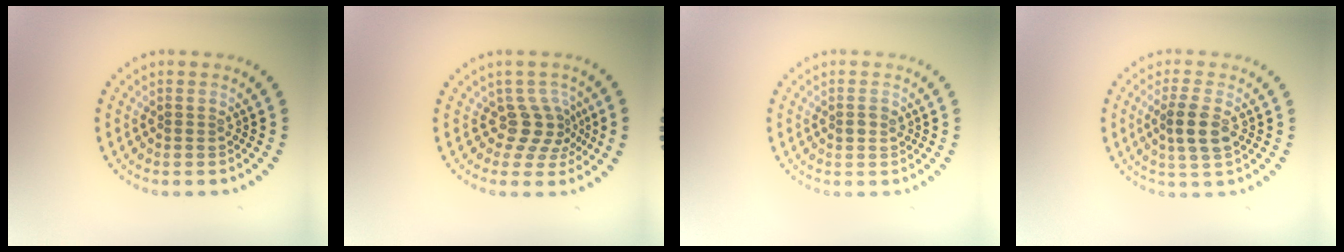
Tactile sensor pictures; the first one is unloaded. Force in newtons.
{"total": 2.8, "press": 2.3, "slide": 1.6}
{"total": 0.9, "press": 0.9, "slide": 0.1}
{"total": 3.0, "press": 2.8, "slide": 1.1}